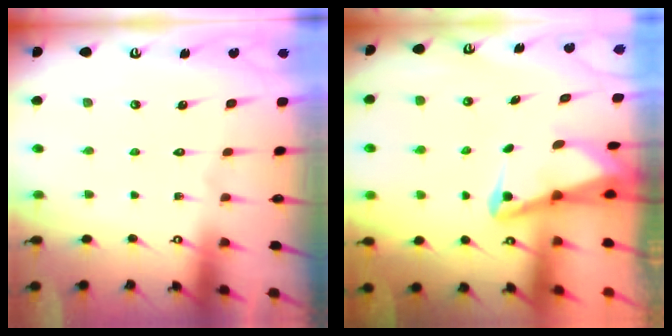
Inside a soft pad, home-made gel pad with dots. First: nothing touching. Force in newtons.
{"total": 3.5, "press": 3.4, "slide": 0.7}